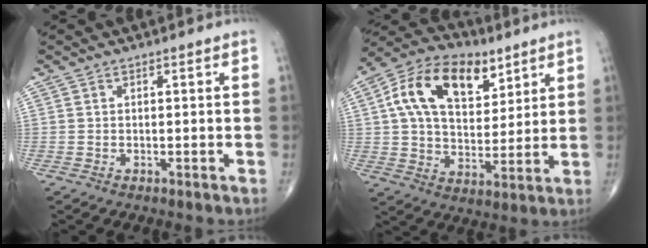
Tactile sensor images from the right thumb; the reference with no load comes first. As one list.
[{"total": 18.2, "force": [7.4, 11.0, 12.5], "torque": [-0.184, -0.008, 0.126]}]